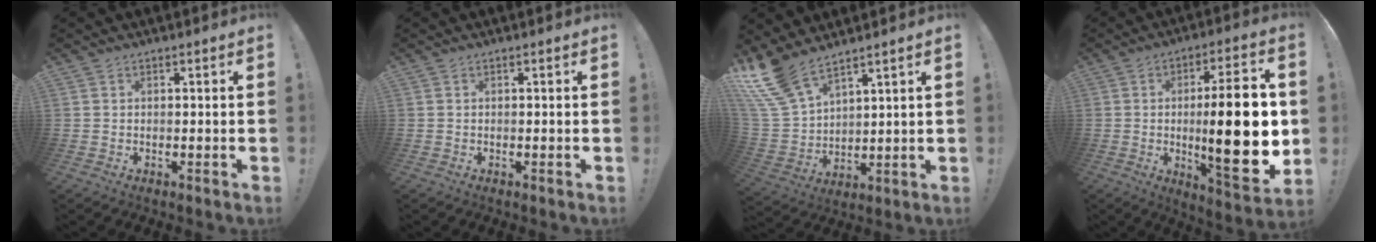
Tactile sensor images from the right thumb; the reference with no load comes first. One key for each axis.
{"total": 0.0}
{"total": 12.4, "fx": 10.1, "fy": 4.6, "fz": 5.5, "tx": -0.119, "ty": -0.065, "tz": 0.193}
{"total": 24.1, "fx": -0.2, "fy": 5.8, "fz": 23.4, "tx": -0.367, "ty": -0.017, "tz": -0.002}